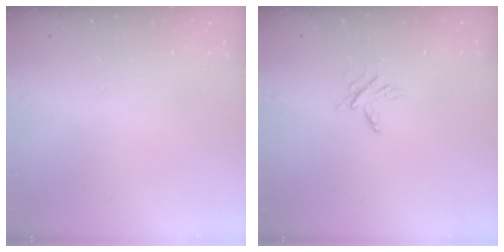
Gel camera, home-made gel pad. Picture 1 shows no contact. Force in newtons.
{"total": 4.4, "press": 4.3, "slide": 0.4}